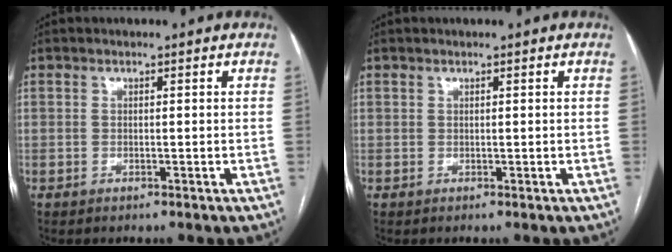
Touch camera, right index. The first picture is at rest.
{"total": 0.0}